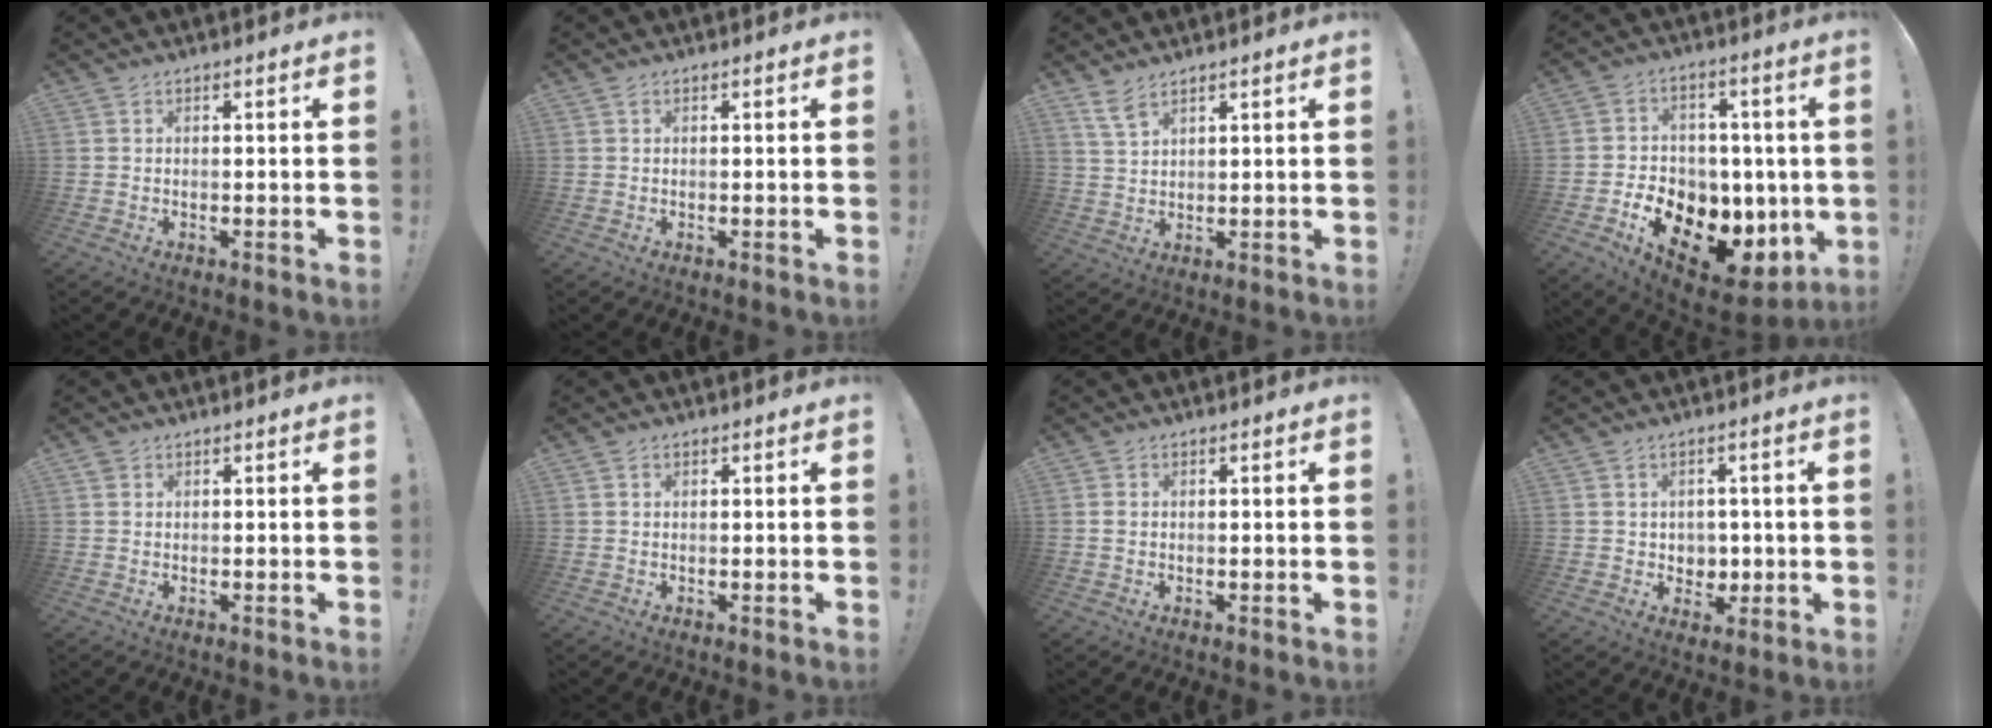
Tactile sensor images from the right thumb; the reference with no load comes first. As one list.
[{"total": 0.0}, {"total": 4.8, "force": [3.6, 1.6, 2.7], "torque": [-0.059, -0.016, 0.069]}, {"total": 15.0, "force": [-5.5, 11.4, 8.2], "torque": [-0.105, 0.025, -0.079]}, {"total": 1.0, "force": [0.7, 0.6, 0.2], "torque": [-0.010, 0.003, 0.014]}, {"total": 0.6, "force": [0.3, 0.5, 0.2], "torque": [0.005, -0.001, 0.003]}, {"total": 1.2, "force": [0.1, 1.0, 0.7], "torque": [-0.014, 0.005, 0.001]}, {"total": 5.1, "force": [1.2, 4.8, 1.0], "torque": [-0.012, -0.011, 0.027]}]